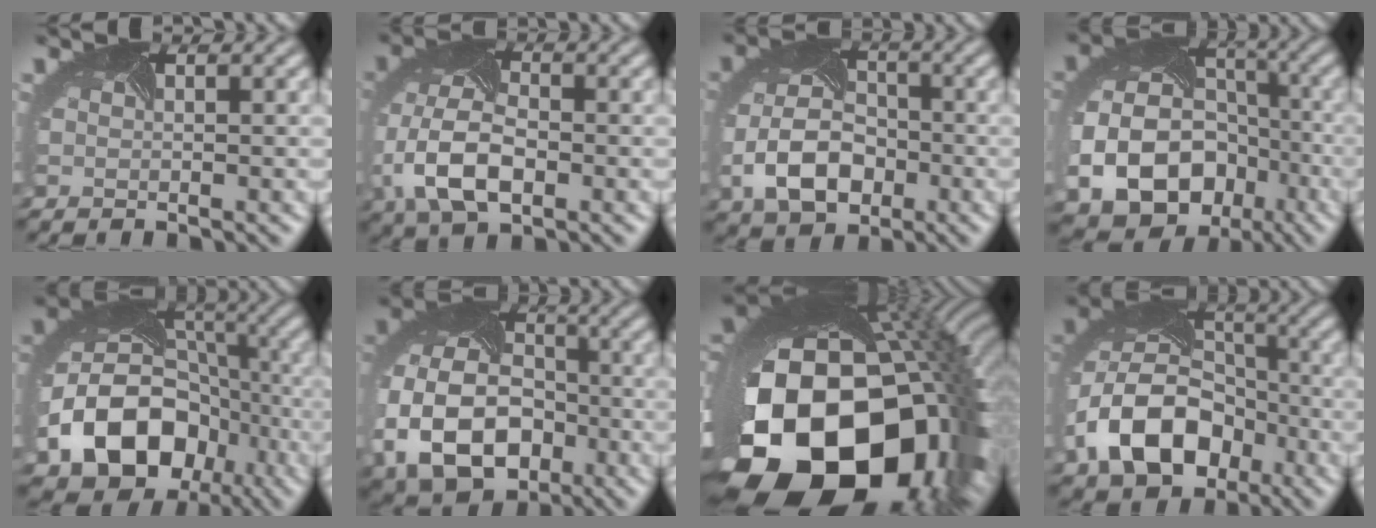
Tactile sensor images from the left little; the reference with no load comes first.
{"total": 7.4, "force": [-2.3, 4.4, 5.5], "torque": [-0.131, -0.010, -0.049]}
{"total": 6.8, "force": [-2.4, 4.7, 4.4], "torque": [-0.097, -0.016, -0.040]}
{"total": 18.0, "force": [-6.5, 14.7, 8.0], "torque": [-0.168, -0.068, -0.092]}
{"total": 14.4, "force": [-5.6, 11.1, 7.4], "torque": [-0.143, -0.027, -0.090]}
{"total": 12.7, "force": [-4.5, 8.9, 7.9], "torque": [-0.173, -0.035, -0.079]}
{"total": 22.6, "force": [-7.8, 14.8, 15.2], "torque": [-0.306, -0.092, -0.089]}
{"total": 10.8, "force": [-4.5, 7.4, 6.4], "torque": [-0.135, -0.011, -0.084]}